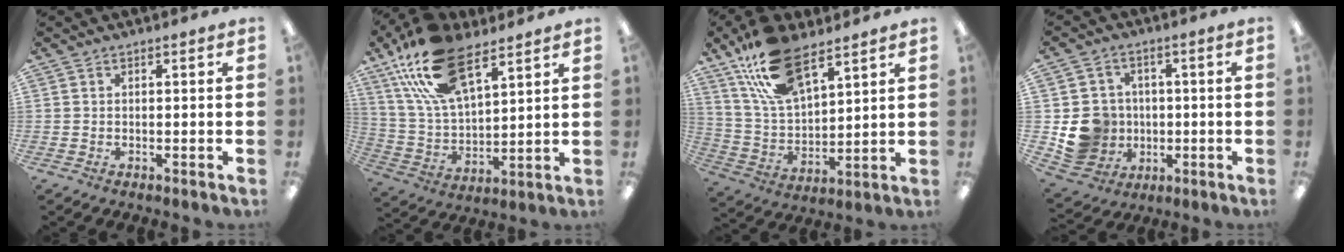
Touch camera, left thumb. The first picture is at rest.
{"total": 21.3, "force": [12.8, 10.2, 13.7], "torque": [-0.280, -0.040, 0.228]}
{"total": 18.5, "force": [11.9, 8.6, 11.2], "torque": [-0.218, -0.037, 0.214]}
{"total": 10.2, "force": [-1.3, 9.7, 2.7], "torque": [-0.077, 0.014, -0.010]}